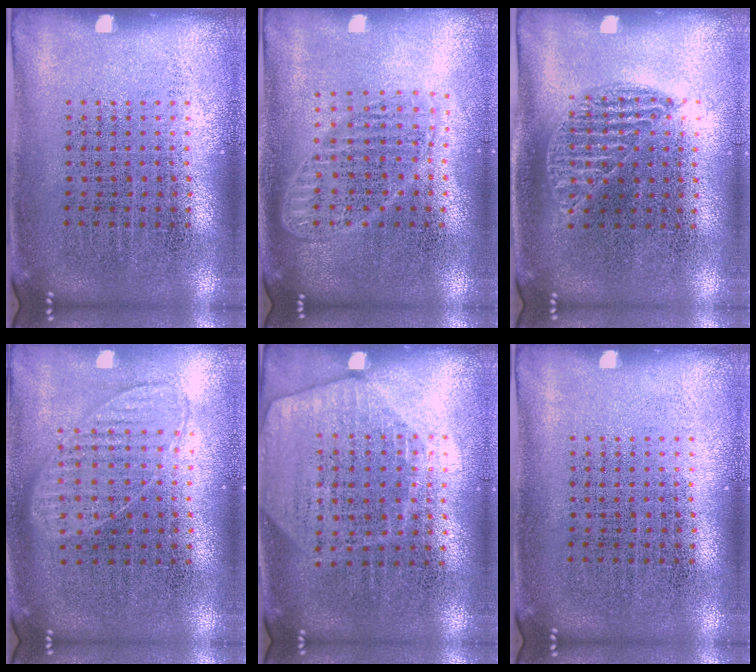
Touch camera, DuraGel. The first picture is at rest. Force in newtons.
{"total": 1.7, "press": 1.4, "slide": 0.9}
{"total": 0.9, "press": 0.8, "slide": 0.4}
{"total": 0.9, "press": 0.8, "slide": 0.3}
{"total": 1.7, "press": 1.6, "slide": 0.7}
{"total": 0.0}